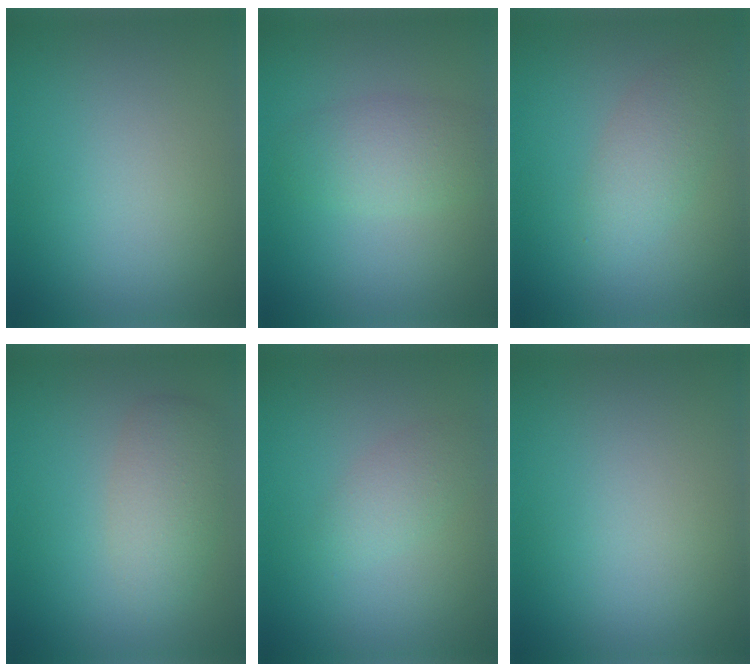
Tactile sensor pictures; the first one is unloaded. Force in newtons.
{"total": 3.2, "press": 3.2, "slide": 0.1}
{"total": 2.8, "press": 2.8, "slide": 0.1}
{"total": 3.1, "press": 3.1, "slide": 0.1}
{"total": 1.8, "press": 1.8, "slide": 0.1}
{"total": 0.0}